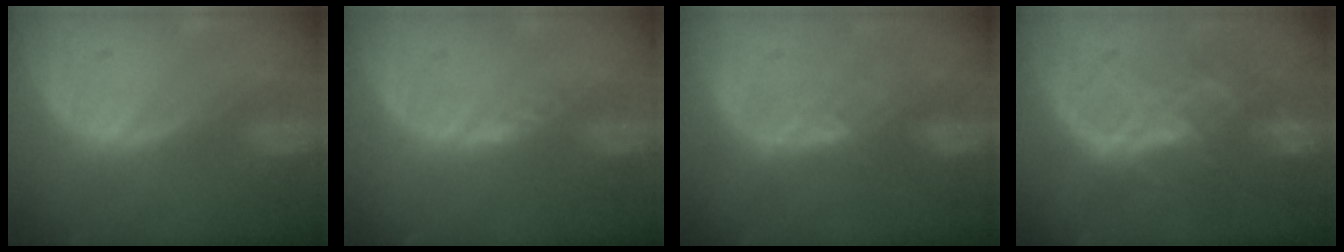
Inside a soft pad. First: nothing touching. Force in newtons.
{"total": 1.4, "press": 1.1, "slide": 0.8}
{"total": 2.6, "press": 2.5, "slide": 0.8}
{"total": 8.1, "press": 7.6, "slide": 2.7}